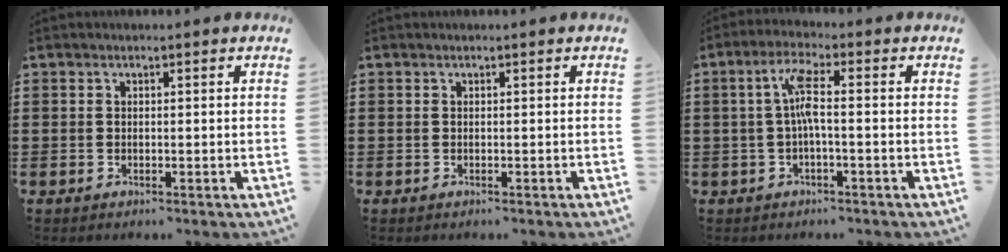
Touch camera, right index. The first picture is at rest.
{"total": 0.0}
{"total": 5.0, "force": [-0.3, 0.9, 4.9], "torque": [-0.101, 0.004, -0.012]}